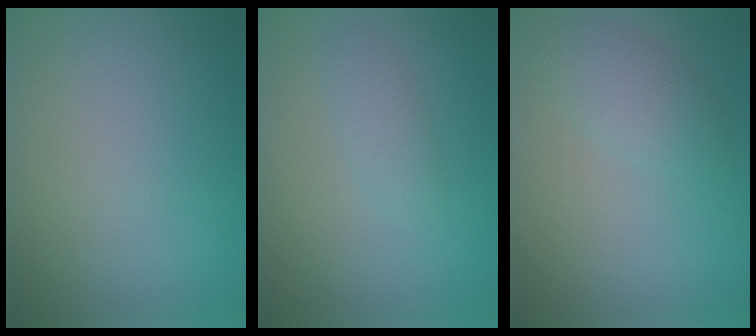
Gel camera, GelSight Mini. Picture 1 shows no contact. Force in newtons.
{"total": 1.4, "press": 1.4, "slide": 0.0}
{"total": 2.4, "press": 2.4, "slide": 0.2}